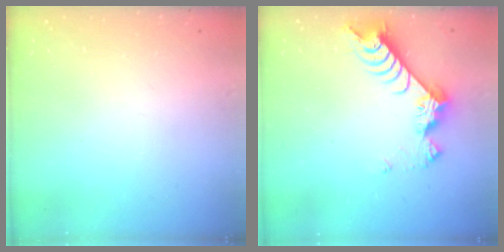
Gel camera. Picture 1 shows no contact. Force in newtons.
{"total": 7.9, "press": 7.9, "slide": 0.7}